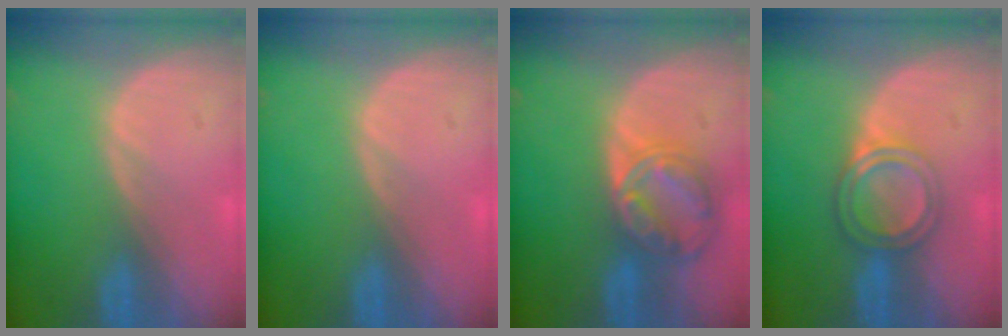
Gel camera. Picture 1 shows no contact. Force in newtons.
{"total": 0.0}
{"total": 8.3, "press": 7.1, "slide": 4.4}
{"total": 5.0, "press": 4.5, "slide": 2.0}